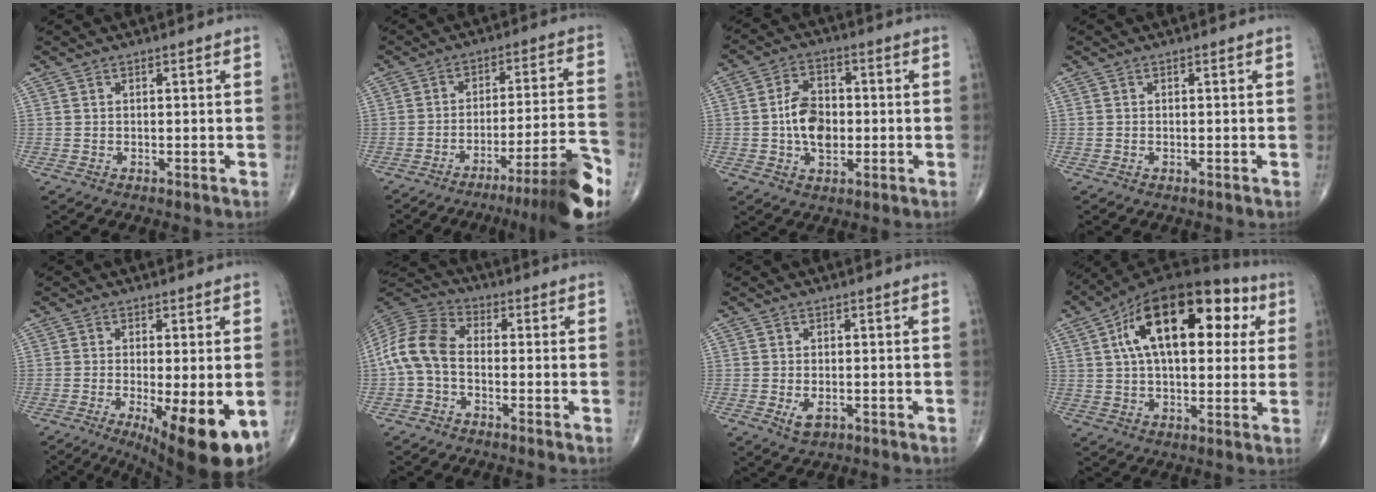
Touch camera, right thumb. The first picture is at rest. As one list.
[{"total": 16.2, "force": [-10.4, 1.7, 12.3], "torque": [-0.141, 0.069, -0.149]}, {"total": 9.0, "force": [-0.7, 6.0, 6.8], "torque": [-0.102, 0.011, -0.017]}, {"total": 0.0}, {"total": 14.4, "force": [-5.1, 4.0, 12.8], "torque": [-0.159, -0.021, -0.067]}, {"total": 9.8, "force": [-1.4, 6.3, 7.4], "torque": [-0.149, 0.030, -0.043]}, {"total": 2.9, "force": [-1.0, 1.6, 2.2], "torque": [-0.035, -0.001, -0.012]}, {"total": 23.1, "force": [6.8, 12.0, 18.5], "torque": [-0.278, 0.026, 0.099]}]